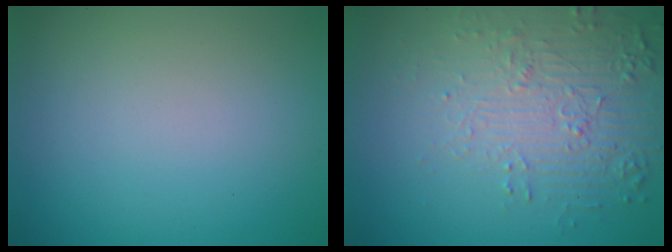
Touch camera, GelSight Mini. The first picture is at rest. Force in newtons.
{"total": 5.9, "press": 3.9, "slide": 4.5}